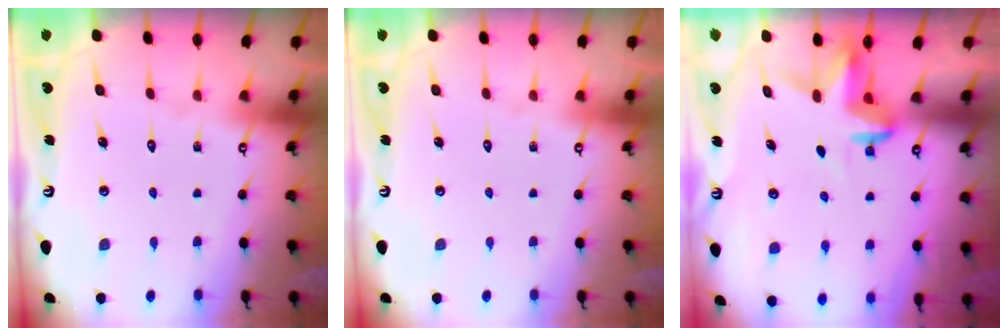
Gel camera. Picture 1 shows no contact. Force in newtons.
{"total": 0.0}
{"total": 3.6, "press": 3.6, "slide": 0.2}